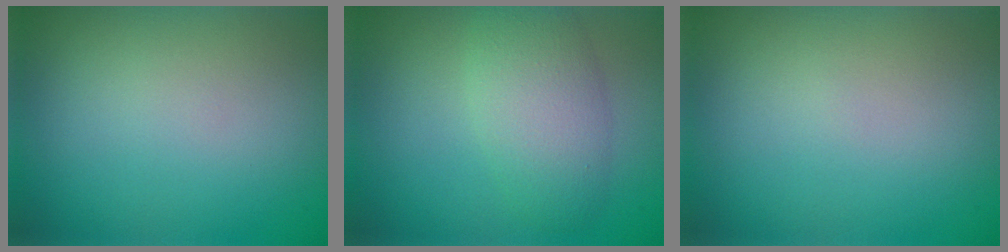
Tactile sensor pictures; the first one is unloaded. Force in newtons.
{"total": 4.3, "press": 4.3, "slide": 0.1}
{"total": 0.0}